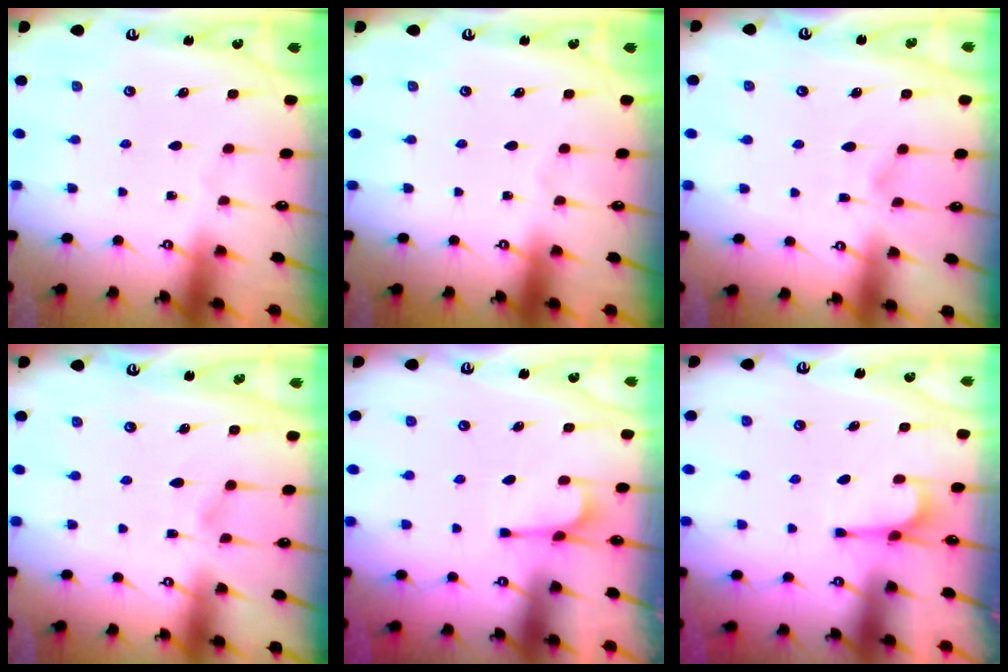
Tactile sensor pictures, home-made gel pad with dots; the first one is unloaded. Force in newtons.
{"total": 0.0}
{"total": 3.6, "press": 3.6, "slide": 0.5}
{"total": 3.6, "press": 3.6, "slide": 0.5}
{"total": 1.1, "press": 0.2, "slide": 1.1}
{"total": 2.1, "press": 1.9, "slide": 0.8}